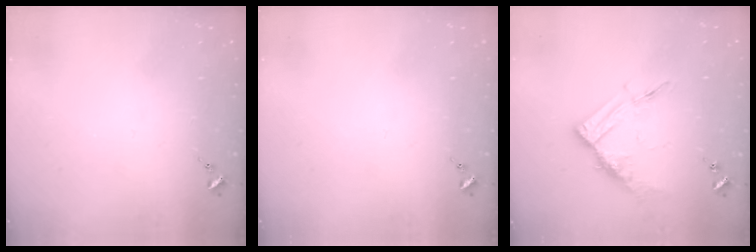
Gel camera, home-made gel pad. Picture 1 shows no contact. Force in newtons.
{"total": 0.0}
{"total": 11.9, "press": 11.9, "slide": 0.6}